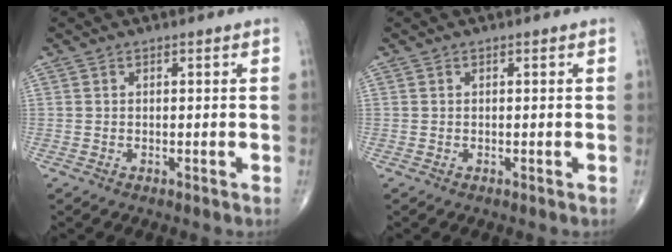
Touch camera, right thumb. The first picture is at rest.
{"total": 0.0}